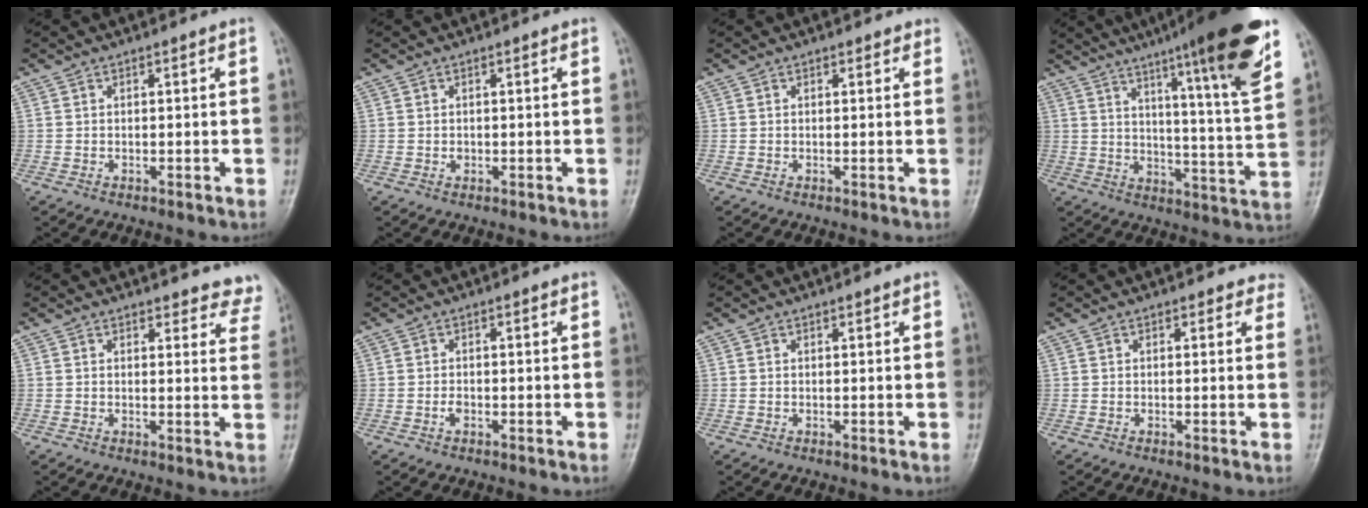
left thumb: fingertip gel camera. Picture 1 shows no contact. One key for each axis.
{"total": 0.6, "fx": 0.0, "fy": 0.6, "fz": 0.3, "tx": 0.000, "ty": 0.001, "tz": -0.001}
{"total": 1.1, "fx": 0.7, "fy": 0.7, "fz": 0.3, "tx": 0.006, "ty": -0.004, "tz": 0.005}
{"total": 21.7, "fx": 13.5, "fy": 1.6, "fz": 16.9, "tx": -0.226, "ty": -0.055, "tz": 0.190}
{"total": 8.3, "fx": 7.8, "fy": 2.9, "fz": 0.3, "tx": 0.057, "ty": -0.040, "tz": 0.053}
{"total": 1.1, "fx": -0.4, "fy": 0.7, "fz": 0.7, "tx": -0.010, "ty": 0.001, "tz": -0.008}
{"total": 0.5, "fx": 0.4, "fy": 0.2, "fz": 0.1, "tx": -0.004, "ty": -0.004, "tz": 0.005}
{"total": 3.0, "fx": 2.4, "fy": 1.7, "fz": 0.1, "tx": 0.031, "ty": -0.011, "tz": 0.008}